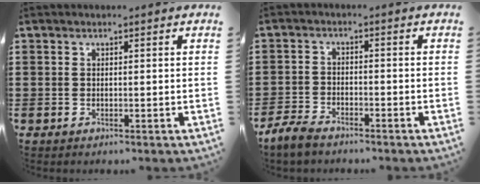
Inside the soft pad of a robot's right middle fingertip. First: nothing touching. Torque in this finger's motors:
{"motor_torque": [0.91, -0.37, 0.03, 0.06]}